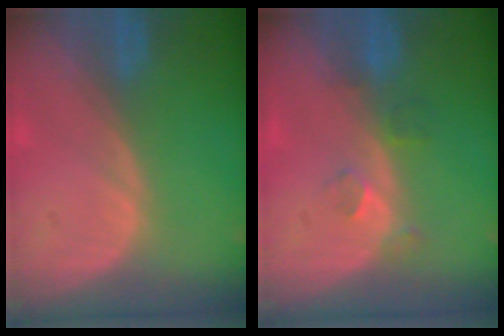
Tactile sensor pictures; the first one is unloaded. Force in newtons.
{"total": 3.2, "press": 2.6, "slide": 1.8}